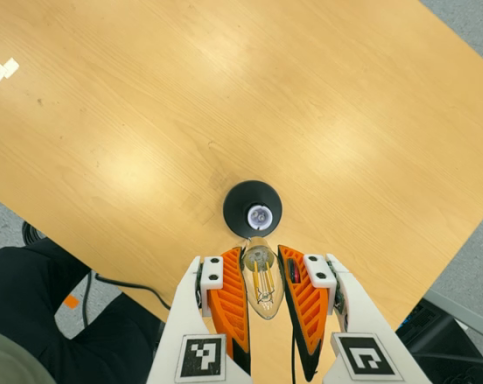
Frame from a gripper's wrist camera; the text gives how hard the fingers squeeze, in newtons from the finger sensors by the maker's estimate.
{"total": 19.8, "left": 20.8, "right": 18.8}